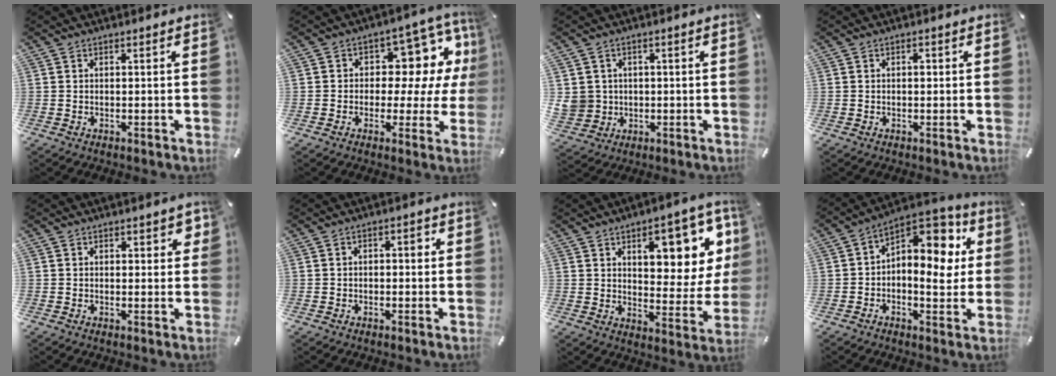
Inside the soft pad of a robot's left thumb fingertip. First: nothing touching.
{"total": 11.6, "force": [3.7, 7.7, 7.9], "torque": [-0.089, -0.040, 0.061]}
{"total": 5.7, "force": [0.5, 5.7, 0.6], "torque": [-0.038, 0.000, 0.010]}
{"total": 1.0, "force": [0.1, 0.6, 0.7], "torque": [-0.015, 0.003, 0.001]}
{"total": 2.1, "force": [0.6, 1.2, 1.6], "torque": [-0.017, 0.000, 0.006]}
{"total": 2.6, "force": [-0.4, 1.5, 2.1], "torque": [-0.031, 0.009, -0.012]}
{"total": 15.3, "force": [7.4, 7.6, 11.0], "torque": [-0.132, -0.044, 0.121]}
{"total": 11.9, "force": [3.0, 7.8, 8.5], "torque": [-0.105, -0.037, 0.048]}